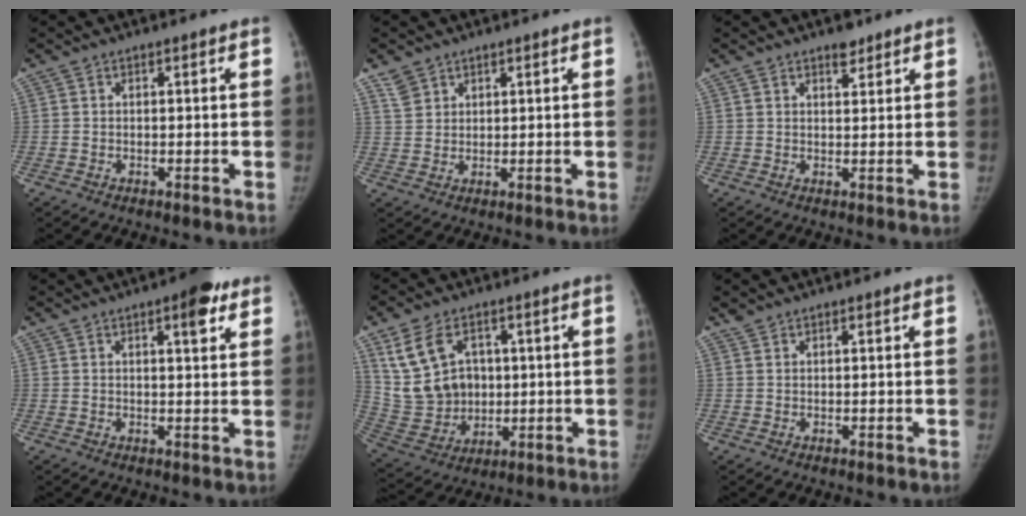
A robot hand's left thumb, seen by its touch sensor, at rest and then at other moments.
{"total": 3.6, "force": [2.6, 2.4, 0.7], "torque": [-0.001, -0.012, 0.053]}
{"total": 2.9, "force": [2.2, 1.4, 1.3], "torque": [-0.007, -0.014, 0.033]}
{"total": 5.6, "force": [3.1, 1.7, 4.3], "torque": [-0.047, -0.012, 0.036]}
{"total": 13.9, "force": [4.7, 10.2, 8.1], "torque": [-0.130, -0.013, 0.112]}
{"total": 1.3, "force": [1.3, 0.4, 0.2], "torque": [0.000, 0.000, 0.024]}